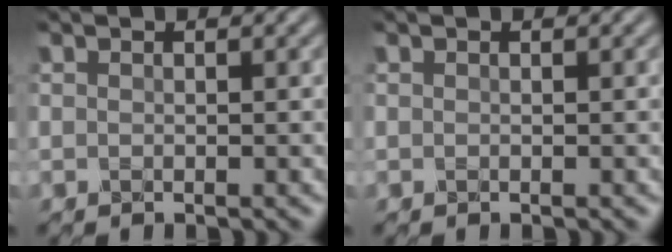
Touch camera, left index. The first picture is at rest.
{"total": 0.0}